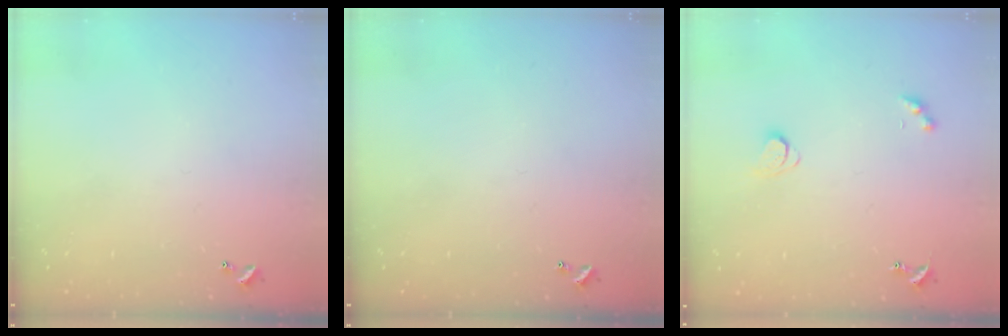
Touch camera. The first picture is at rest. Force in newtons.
{"total": 0.0}
{"total": 1.7, "press": 1.7, "slide": 0.3}